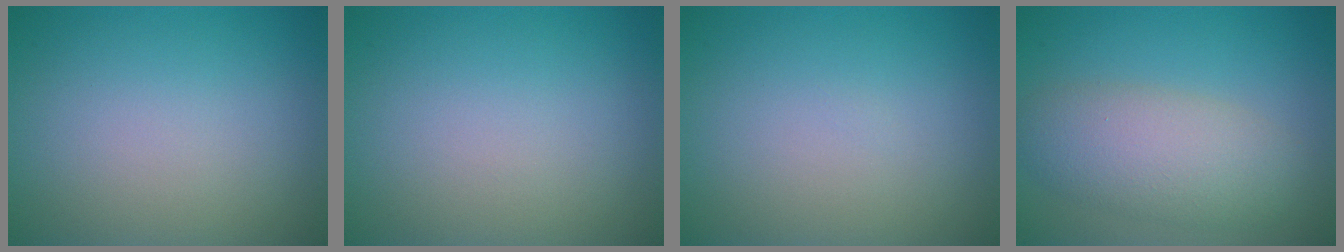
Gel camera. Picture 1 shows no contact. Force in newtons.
{"total": 0.0}
{"total": 0.0}
{"total": 5.3, "press": 5.3, "slide": 0.4}